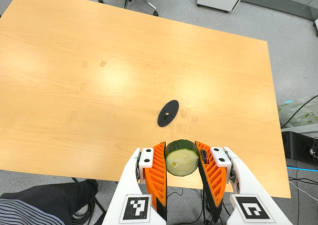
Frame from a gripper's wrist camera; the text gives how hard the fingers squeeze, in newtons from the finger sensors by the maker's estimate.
{"total": 12.1, "left": 11.7, "right": 12.5}